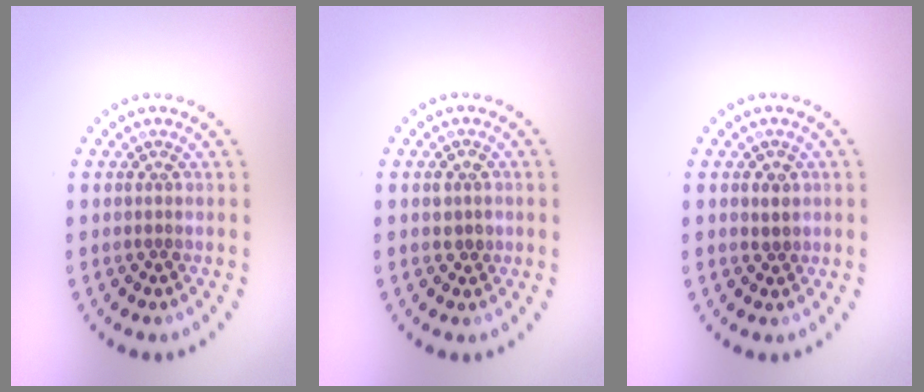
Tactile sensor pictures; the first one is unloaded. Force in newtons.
{"total": 1.4, "press": 1.4, "slide": 0.3}
{"total": 0.9, "press": 0.8, "slide": 0.5}